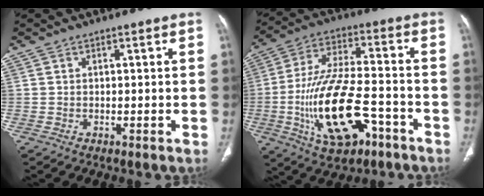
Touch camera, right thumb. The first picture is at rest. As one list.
[{"total": 19.3, "force": [-6.8, 8.4, 16.0], "torque": [-0.306, 0.032, -0.107]}]